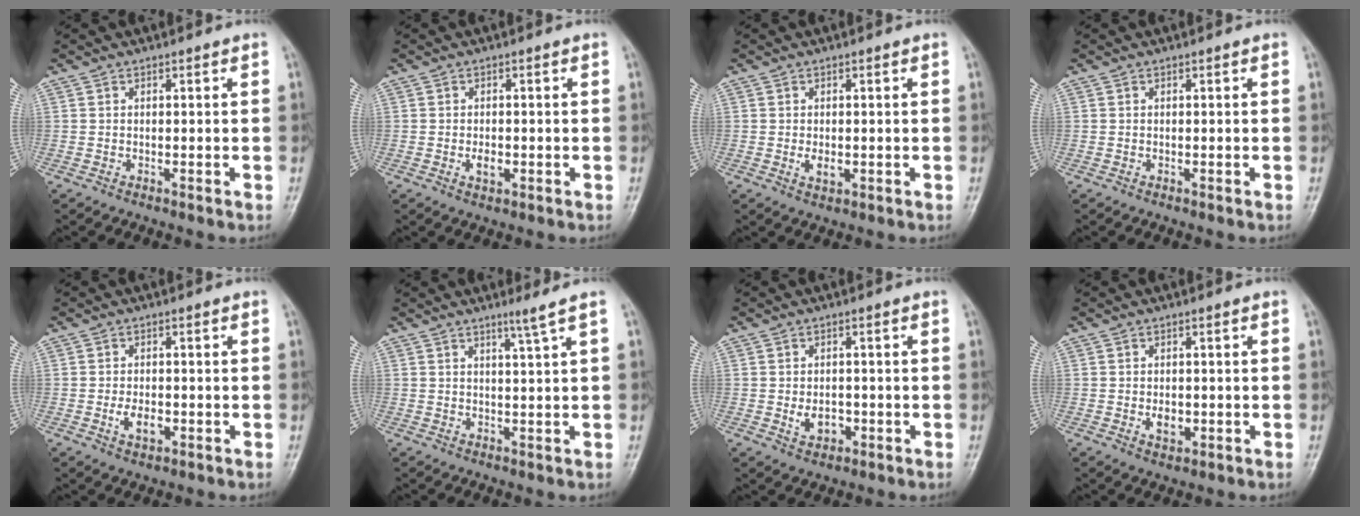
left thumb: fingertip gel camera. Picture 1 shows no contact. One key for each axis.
{"total": 2.3, "fx": -0.6, "fy": 1.4, "fz": 1.7, "tx": -0.024, "ty": 0.002, "tz": -0.008}
{"total": 2.2, "fx": -0.3, "fy": 1.4, "fz": 1.7, "tx": -0.025, "ty": -0.003, "tz": -0.001}
{"total": 0.0}
{"total": 3.6, "fx": -1.1, "fy": 2.2, "fz": 2.7, "tx": -0.042, "ty": 0.002, "tz": -0.015}
{"total": 2.8, "fx": 1.8, "fy": -0.9, "fz": 1.9, "tx": -0.037, "ty": -0.016, "tz": 0.037}
{"total": 3.8, "fx": -0.9, "fy": 2.8, "fz": 2.4, "tx": -0.027, "ty": 0.004, "tz": -0.008}
{"total": 2.9, "fx": -0.5, "fy": 2.0, "fz": 2.1, "tx": -0.023, "ty": 0.000, "tz": -0.003}